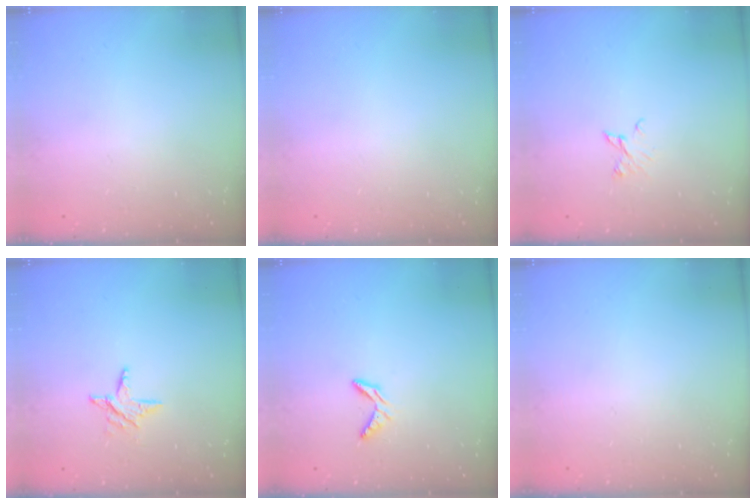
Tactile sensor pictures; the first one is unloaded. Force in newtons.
{"total": 0.0}
{"total": 2.5, "press": 2.5, "slide": 0.3}
{"total": 5.5, "press": 5.5, "slide": 0.6}
{"total": 4.0, "press": 4.0, "slide": 0.3}
{"total": 0.0}